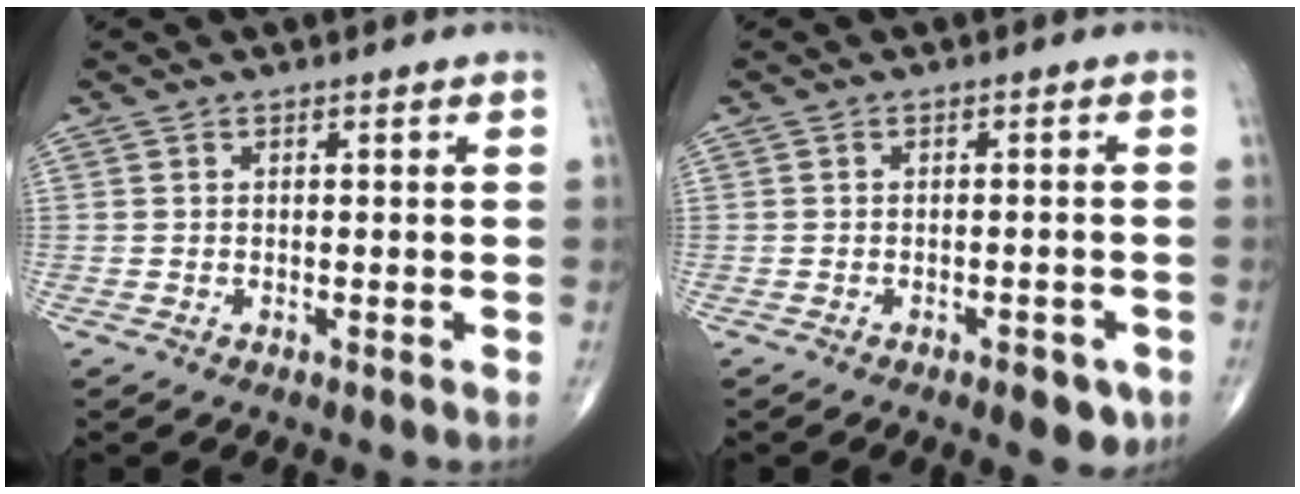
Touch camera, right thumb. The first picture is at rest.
{"total": 4.2, "force": [-2.3, 1.9, 3.0], "torque": [-0.026, 0.007, -0.024]}